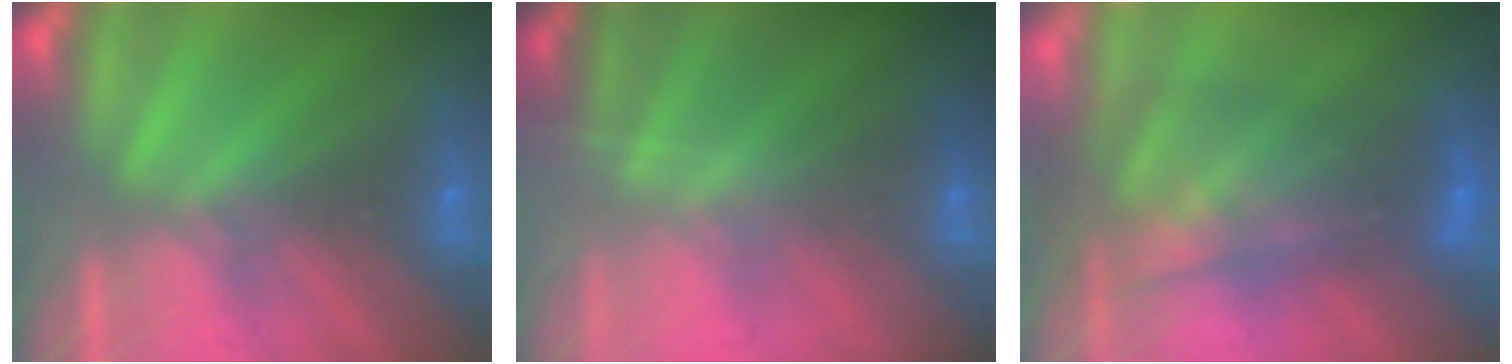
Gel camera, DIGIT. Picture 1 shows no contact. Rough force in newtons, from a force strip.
{"total": 1.8}
{"total": 5.8}